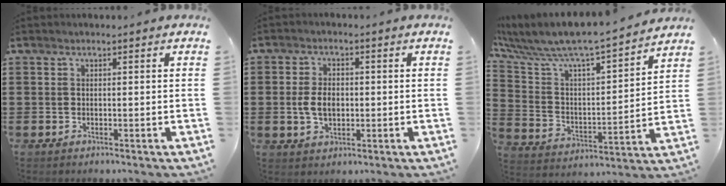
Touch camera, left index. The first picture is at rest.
{"total": 4.8, "force": [-0.3, 3.0, 3.8], "torque": [-0.082, 0.000, -0.013]}
{"total": 7.3, "force": [6.7, 0.8, 2.9], "torque": [-0.091, -0.060, 0.105]}